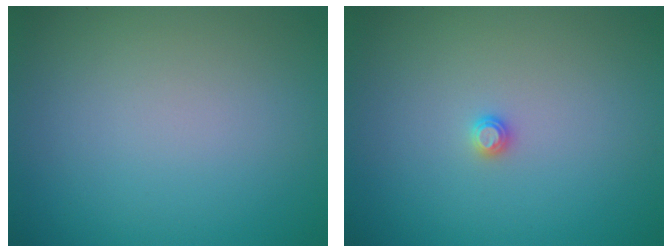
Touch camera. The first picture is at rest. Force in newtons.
{"total": 0.8, "press": 0.8, "slide": 0.1}